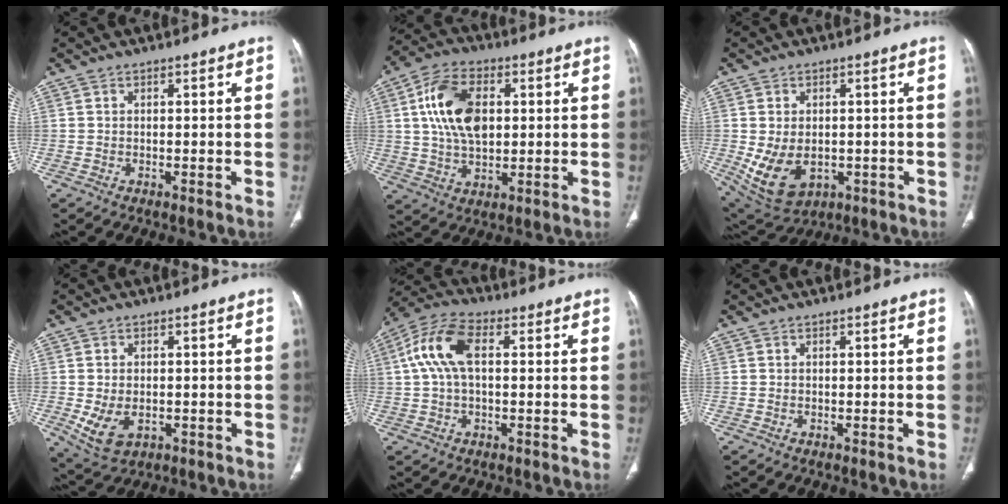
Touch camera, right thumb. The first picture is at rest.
{"total": 13.8, "force": [2.7, 8.3, 10.6], "torque": [-0.186, 0.004, 0.047]}
{"total": 10.5, "force": [-1.8, 7.0, 7.6], "torque": [-0.128, -0.001, -0.005]}
{"total": 6.9, "force": [-1.4, 4.5, 5.0], "torque": [-0.093, -0.002, -0.009]}
{"total": 10.2, "force": [1.6, 5.3, 8.5], "torque": [-0.185, 0.032, 0.025]}
{"total": 0.0}